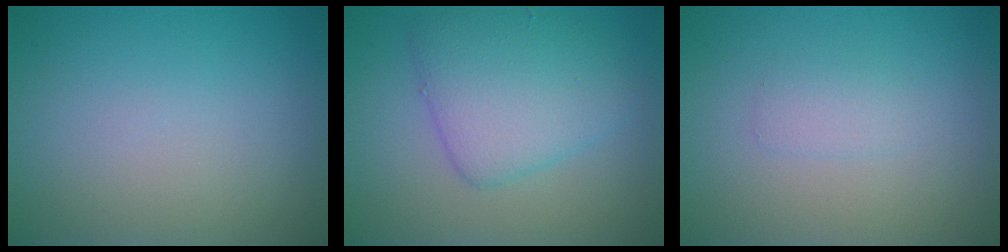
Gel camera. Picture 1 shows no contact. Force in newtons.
{"total": 5.2, "press": 5.2, "slide": 0.1}
{"total": 1.2, "press": 1.2, "slide": 0.0}